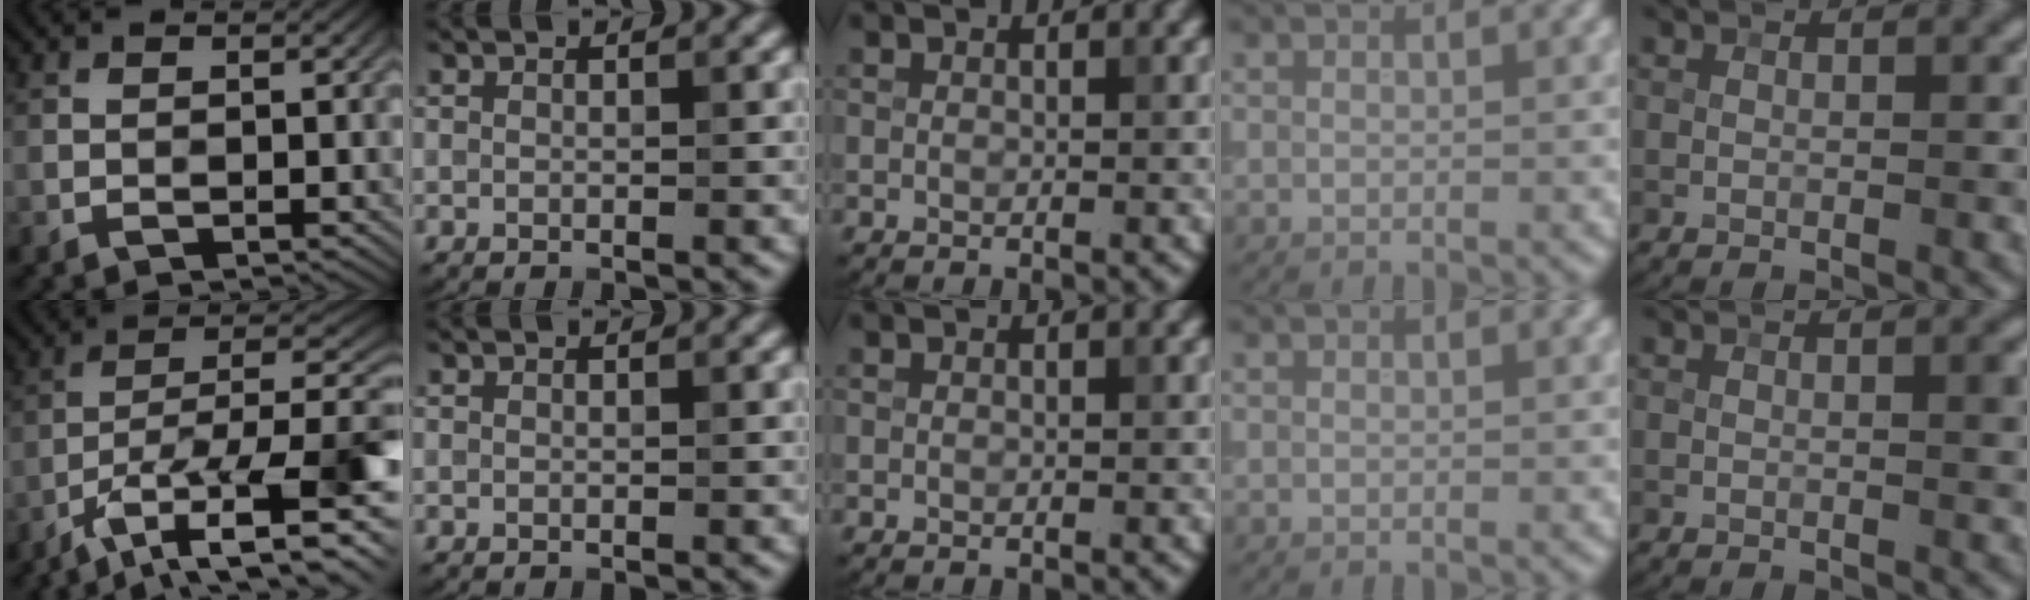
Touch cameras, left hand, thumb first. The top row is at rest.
{"thumb": {"total": 16.3, "force": [-7.2, 6.3, 13.1], "torque": [-0.217, -0.024, -0.101]}, "little": {"total": 1.4, "force": [0.2, 0.2, 1.3], "torque": [-0.018, 0.001, 0.001]}}